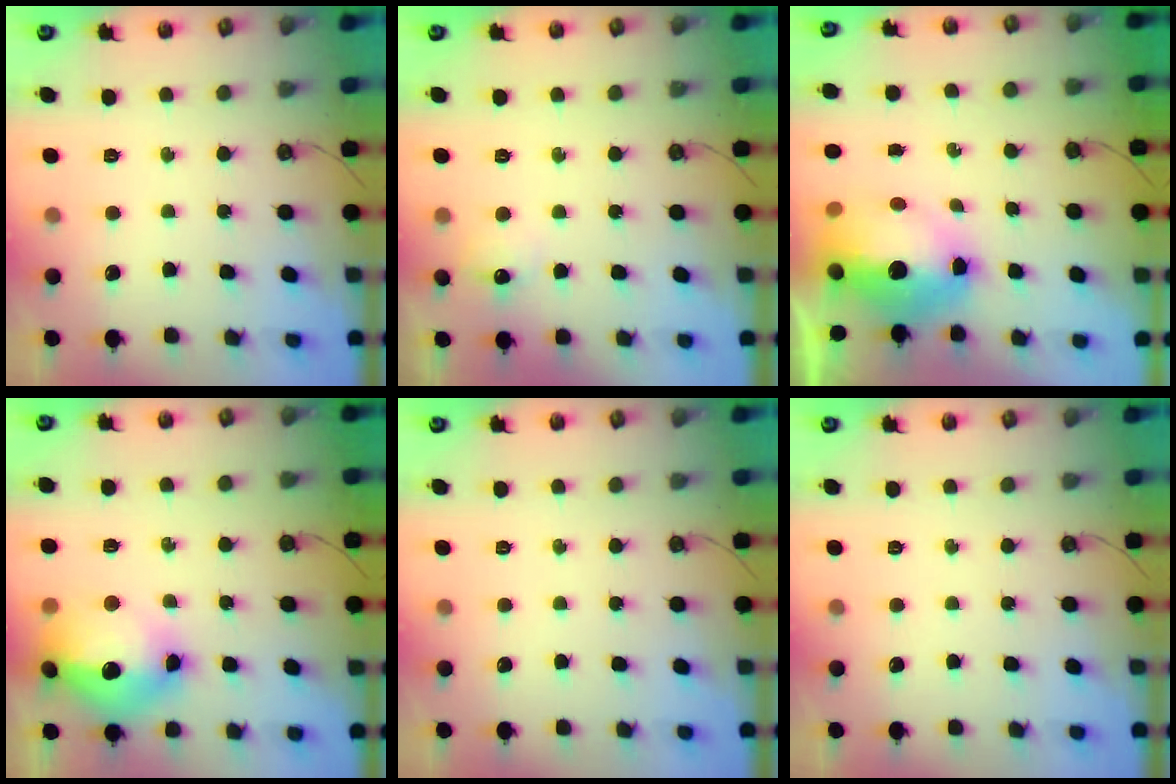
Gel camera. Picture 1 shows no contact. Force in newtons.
{"total": 7.1, "press": 7.0, "slide": 0.9}
{"total": 12.5, "press": 12.4, "slide": 1.1}
{"total": 22.5, "press": 18.8, "slide": 12.4}
{"total": 0.0}
{"total": 0.0}